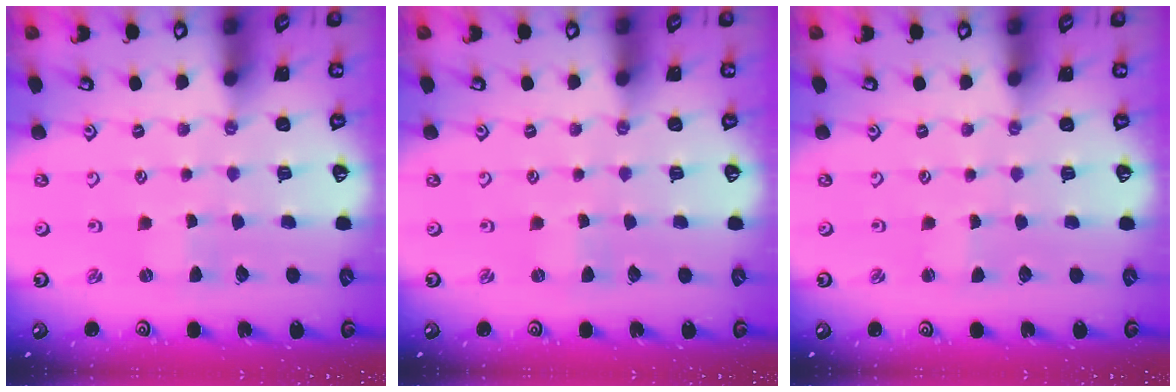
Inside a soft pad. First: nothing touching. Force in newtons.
{"total": 0.0}
{"total": 0.0}